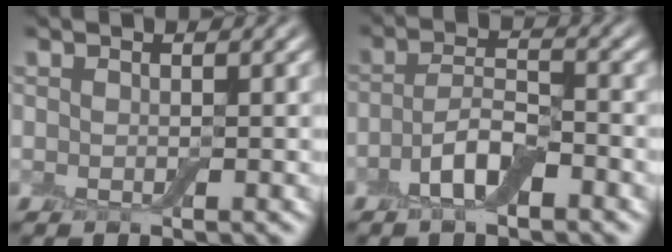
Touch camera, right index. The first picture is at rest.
{"total": 3.8, "force": [-1.8, 1.5, 3.0], "torque": [-0.061, 0.006, -0.039]}